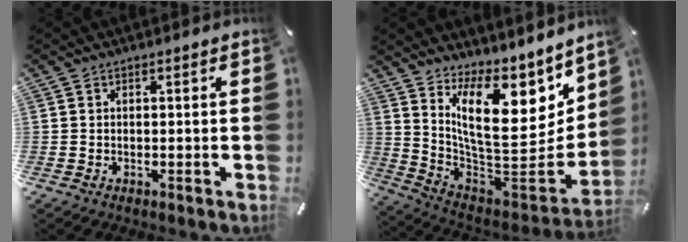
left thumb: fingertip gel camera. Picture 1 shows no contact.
{"total": 18.4, "force": [8.8, 10.1, 12.6], "torque": [-0.193, -0.090, 0.152]}